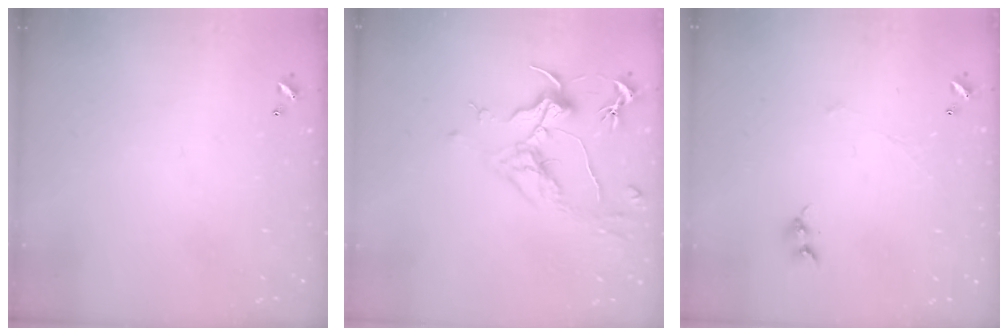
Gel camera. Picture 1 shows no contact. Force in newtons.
{"total": 1.6, "press": 1.3, "slide": 0.8}
{"total": 0.7, "press": 0.3, "slide": 0.6}